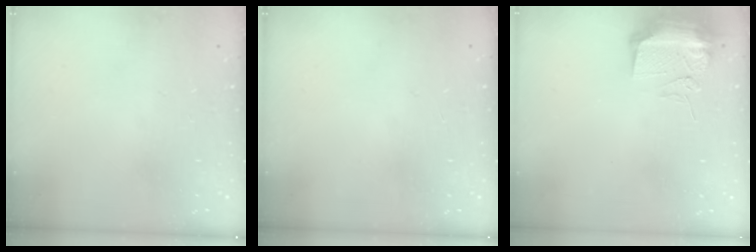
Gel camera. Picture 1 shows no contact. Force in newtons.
{"total": 0.0}
{"total": 16.8, "press": 12.6, "slide": 11.1}